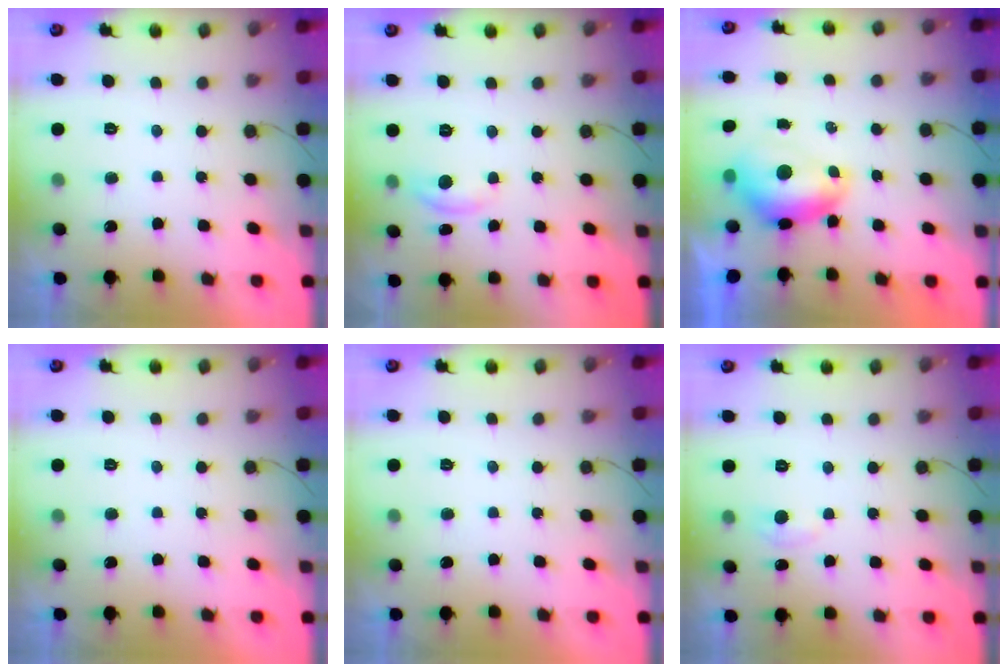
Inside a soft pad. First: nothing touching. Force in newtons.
{"total": 4.8, "press": 4.7, "slide": 0.3}
{"total": 9.7, "press": 9.6, "slide": 1.3}
{"total": 0.0}
{"total": 0.0}
{"total": 4.5, "press": 4.5, "slide": 0.6}